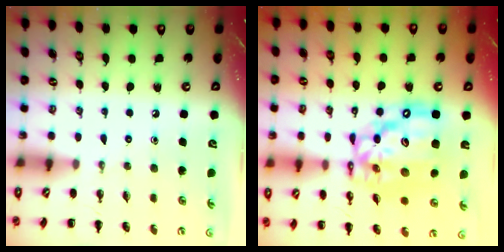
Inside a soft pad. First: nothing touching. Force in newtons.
{"total": 17.4, "press": 16.8, "slide": 4.6}